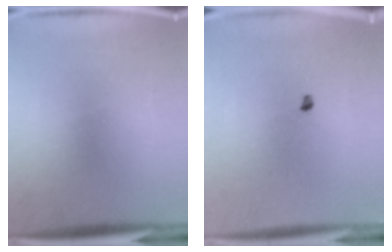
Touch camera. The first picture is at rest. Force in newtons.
{"total": 1.1}